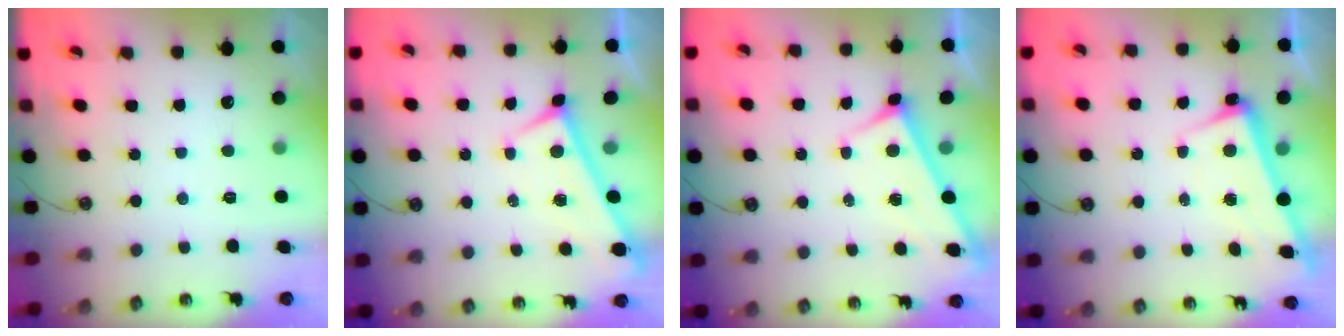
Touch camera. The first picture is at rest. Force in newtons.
{"total": 0.0}
{"total": 2.9, "press": 2.9, "slide": 0.3}
{"total": 2.6, "press": 2.3, "slide": 1.1}